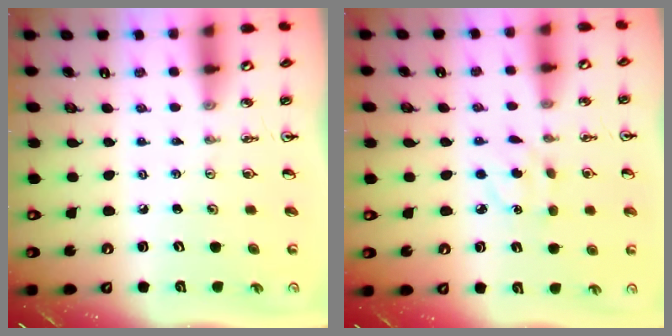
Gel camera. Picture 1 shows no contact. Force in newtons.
{"total": 4.6, "press": 4.6, "slide": 0.5}